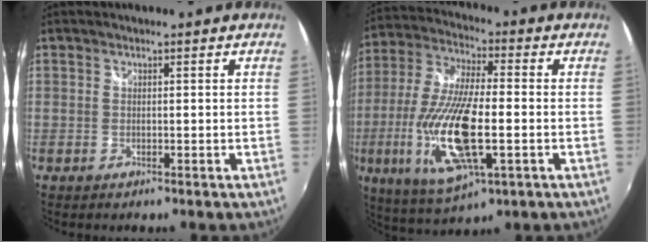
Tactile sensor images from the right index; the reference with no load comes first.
{"total": 19.0, "force": [-4.6, 5.6, 17.6], "torque": [-0.368, -0.020, -0.085]}